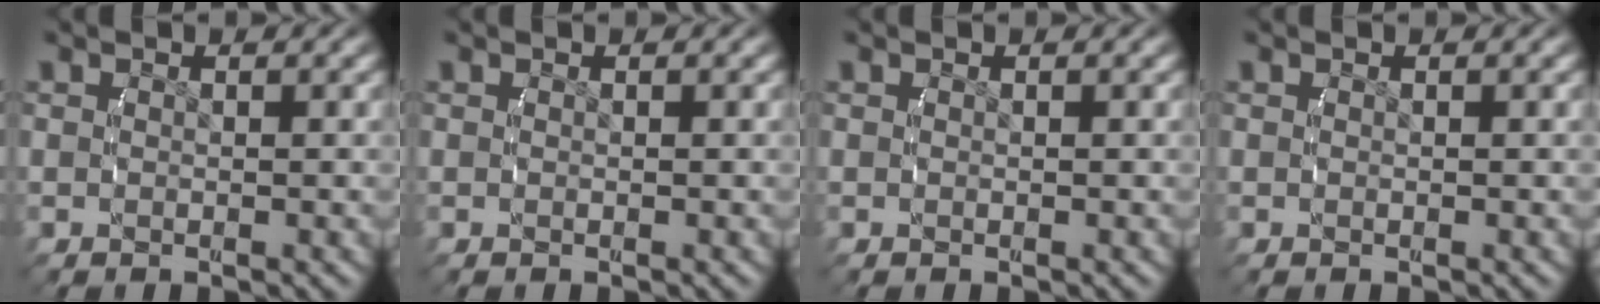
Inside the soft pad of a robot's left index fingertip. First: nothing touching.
{"total": 0.0}
{"total": 0.0}
{"total": 0.0}